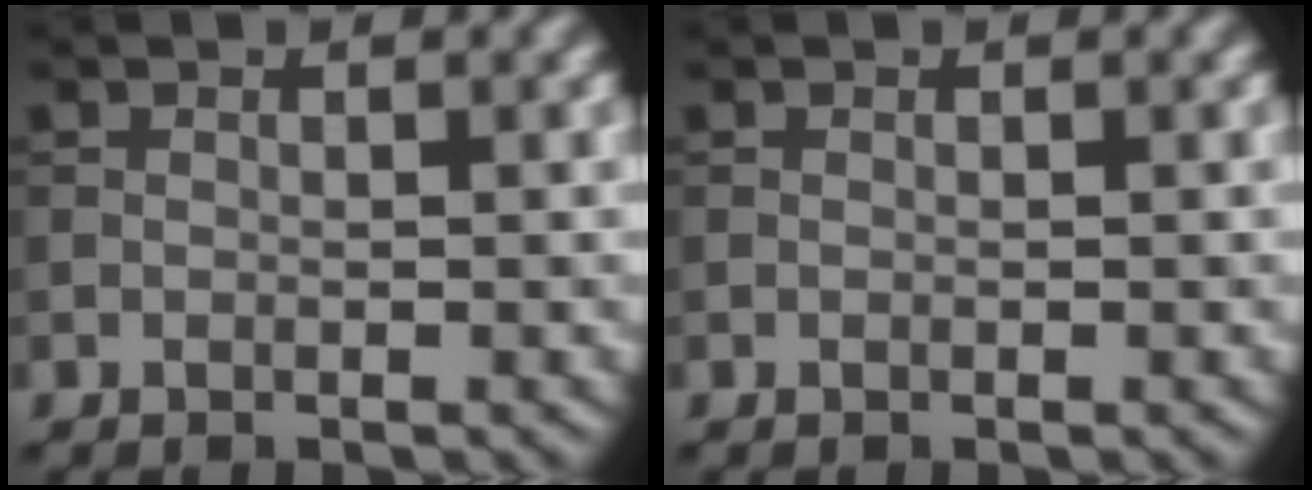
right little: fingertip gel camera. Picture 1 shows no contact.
{"total": 0.0}